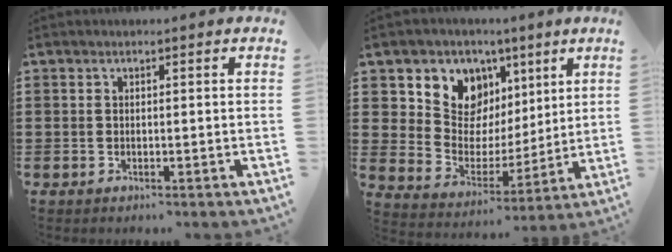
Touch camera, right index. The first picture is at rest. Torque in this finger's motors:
{"motor_torque": [0.65, 0.00, 0.48, 0.11]}